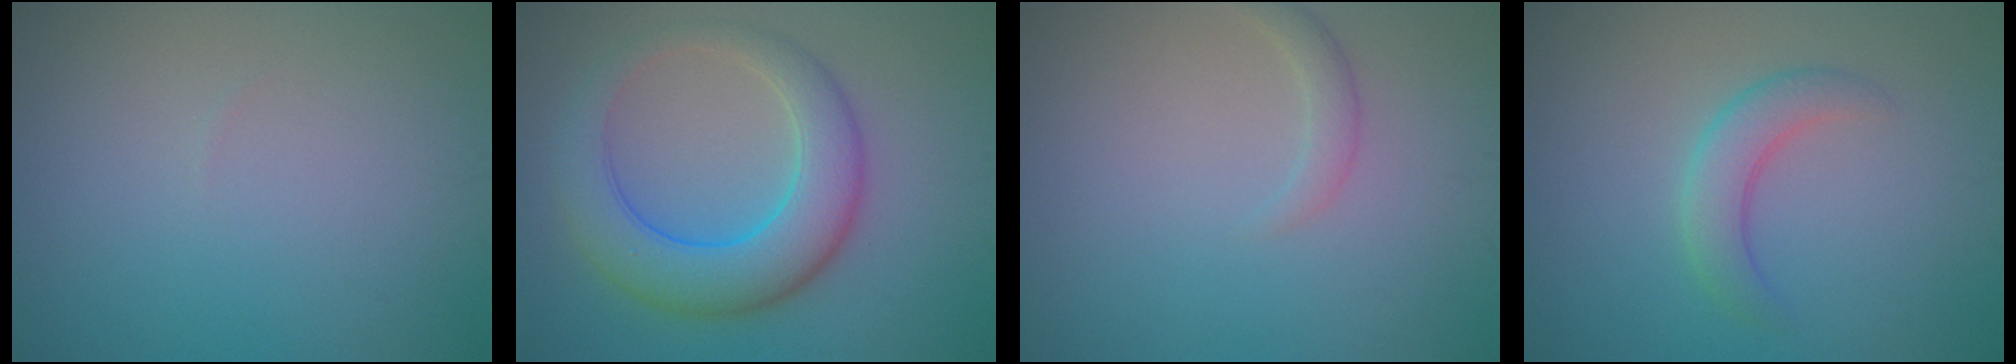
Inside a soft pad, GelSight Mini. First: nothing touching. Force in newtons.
{"total": 7.1, "press": 7.1, "slide": 0.1}
{"total": 1.2, "press": 1.2, "slide": 0.0}
{"total": 2.9, "press": 2.9, "slide": 0.2}